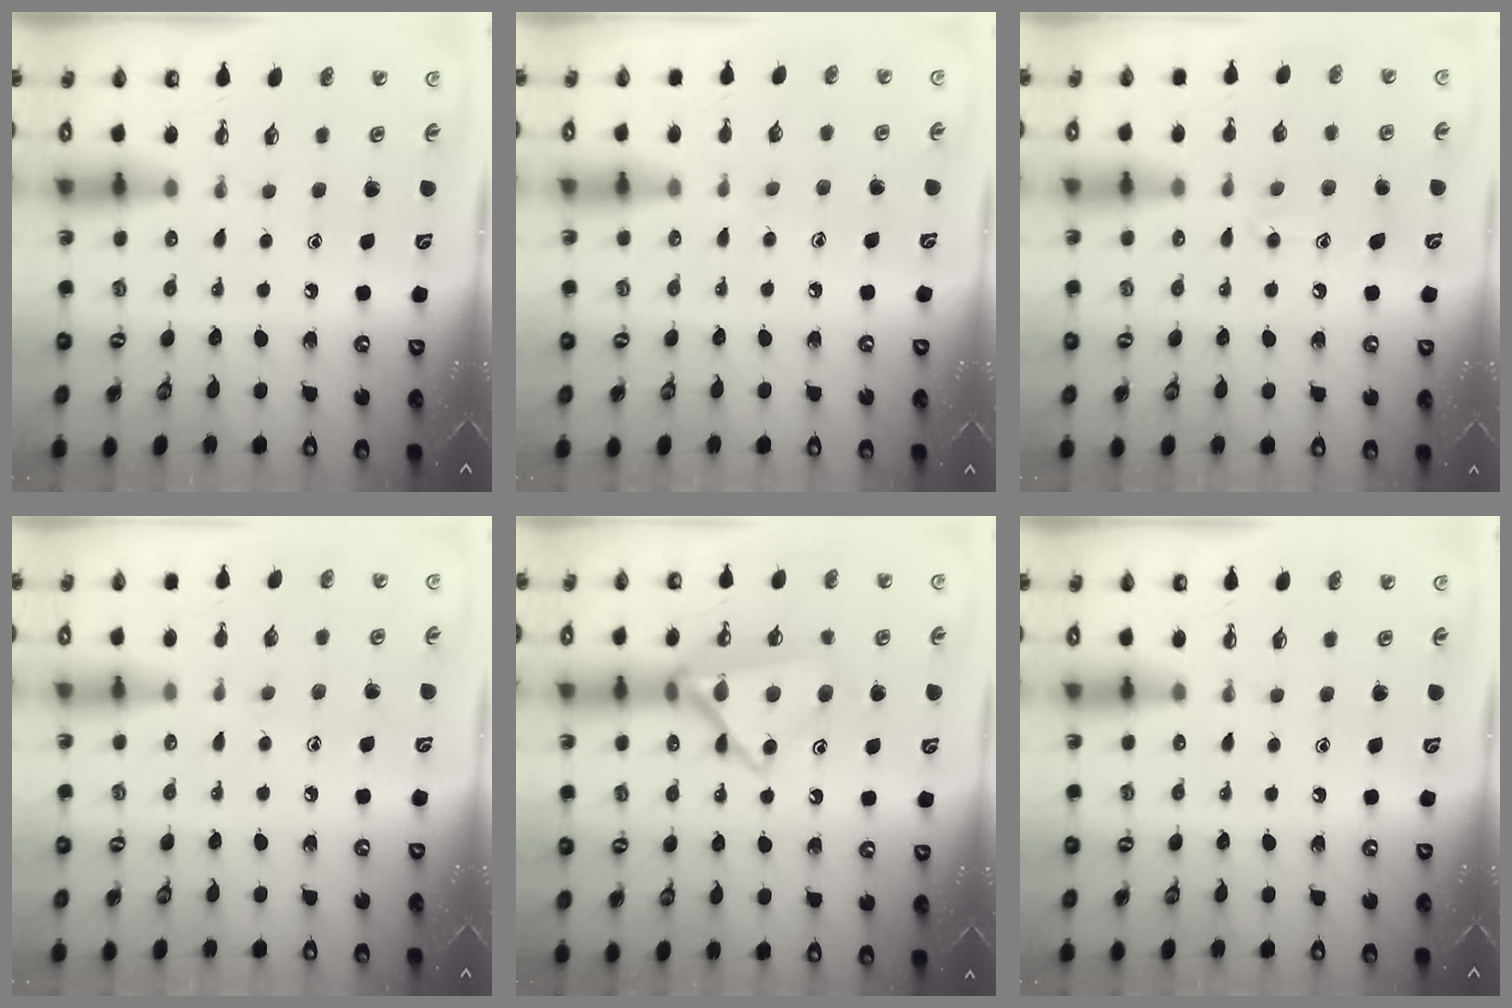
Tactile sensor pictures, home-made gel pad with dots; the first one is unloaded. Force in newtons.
{"total": 5.7, "press": 5.6, "slide": 0.7}
{"total": 11.0, "press": 10.9, "slide": 0.7}
{"total": 5.3, "press": 5.3, "slide": 0.6}
{"total": 17.0, "press": 17.0, "slide": 0.5}
{"total": 0.0}